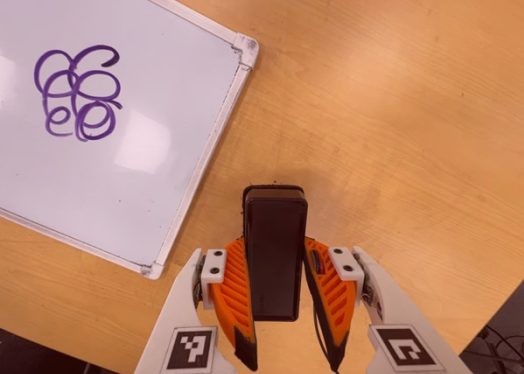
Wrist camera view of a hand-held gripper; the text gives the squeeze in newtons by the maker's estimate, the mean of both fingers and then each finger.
{"total": 4.3, "left": 2.9, "right": 5.7}